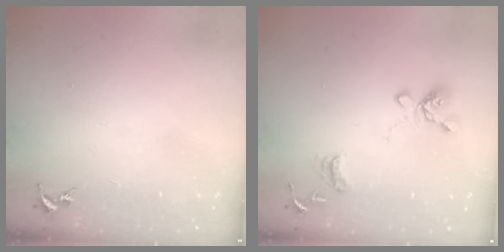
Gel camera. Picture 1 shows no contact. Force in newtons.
{"total": 14.7, "press": 14.6, "slide": 1.5}